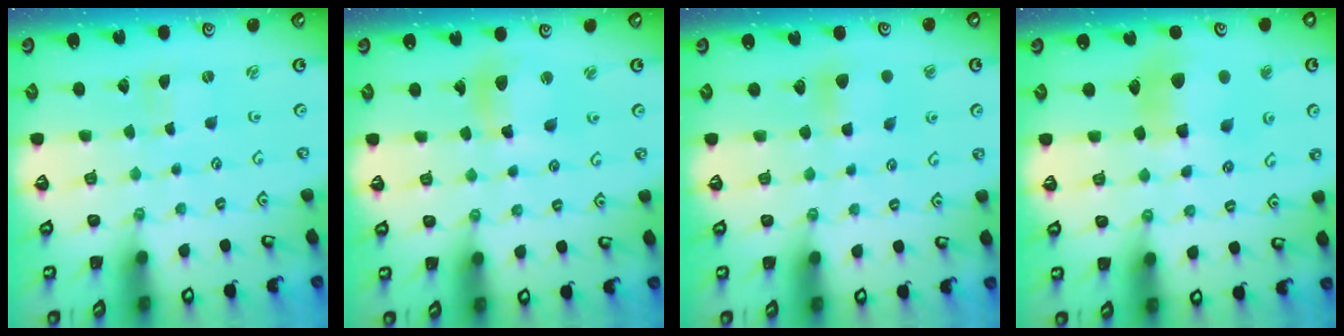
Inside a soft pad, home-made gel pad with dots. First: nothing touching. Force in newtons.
{"total": 10.1, "press": 10.1, "slide": 1.3}
{"total": 7.1, "press": 7.0, "slide": 0.9}
{"total": 12.1, "press": 11.9, "slide": 1.8}